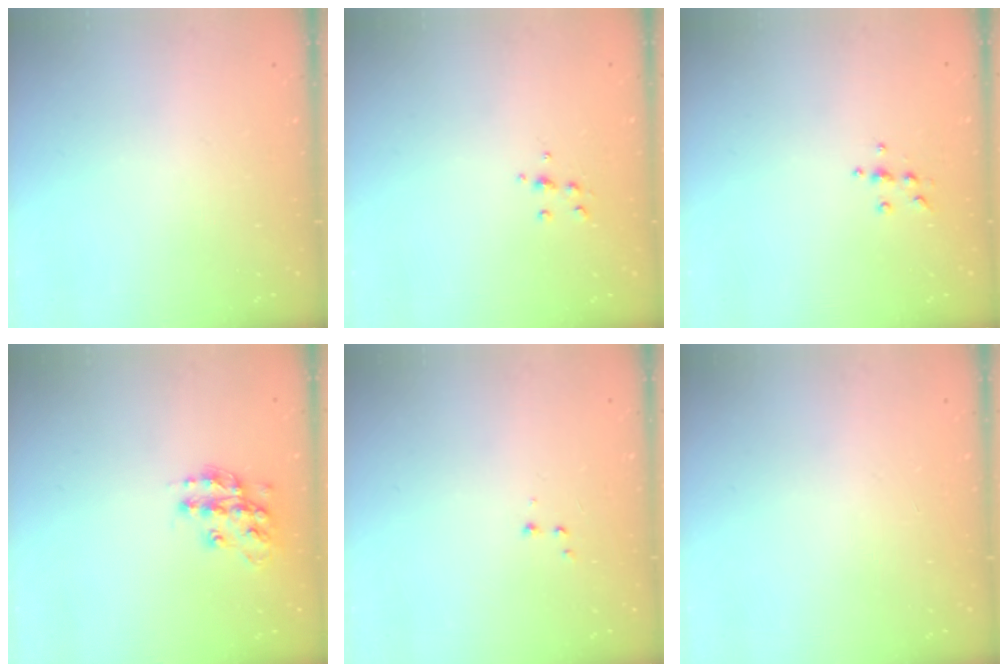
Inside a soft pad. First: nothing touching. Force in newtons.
{"total": 5.8, "press": 5.7, "slide": 0.8}
{"total": 5.6, "press": 5.6, "slide": 0.7}
{"total": 13.8, "press": 13.8, "slide": 0.8}
{"total": 2.6, "press": 2.5, "slide": 0.6}
{"total": 0.0}